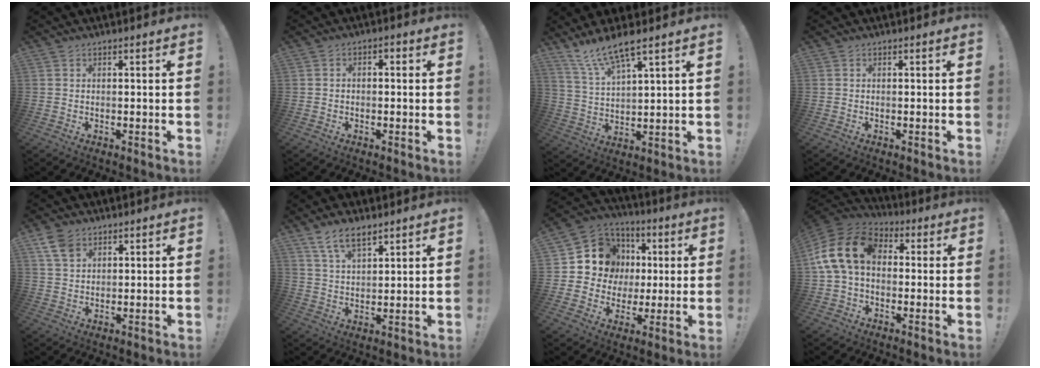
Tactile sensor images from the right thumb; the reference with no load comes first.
{"total": 1.9, "force": [-1.4, 0.9, 0.8], "torque": [-0.012, 0.009, -0.026]}
{"total": 10.1, "force": [8.3, 1.2, 5.7], "torque": [-0.111, -0.045, 0.147]}
{"total": 0.0}
{"total": 6.3, "force": [3.6, 3.9, 3.3], "torque": [-0.057, -0.011, 0.072]}
{"total": 8.2, "force": [5.7, 3.3, 4.8], "torque": [-0.080, -0.024, 0.106]}
{"total": 13.2, "force": [2.6, 12.2, 4.2], "torque": [-0.054, -0.011, 0.072]}
{"total": 16.2, "force": [2.8, 11.2, 11.5], "torque": [-0.215, 0.018, 0.053]}